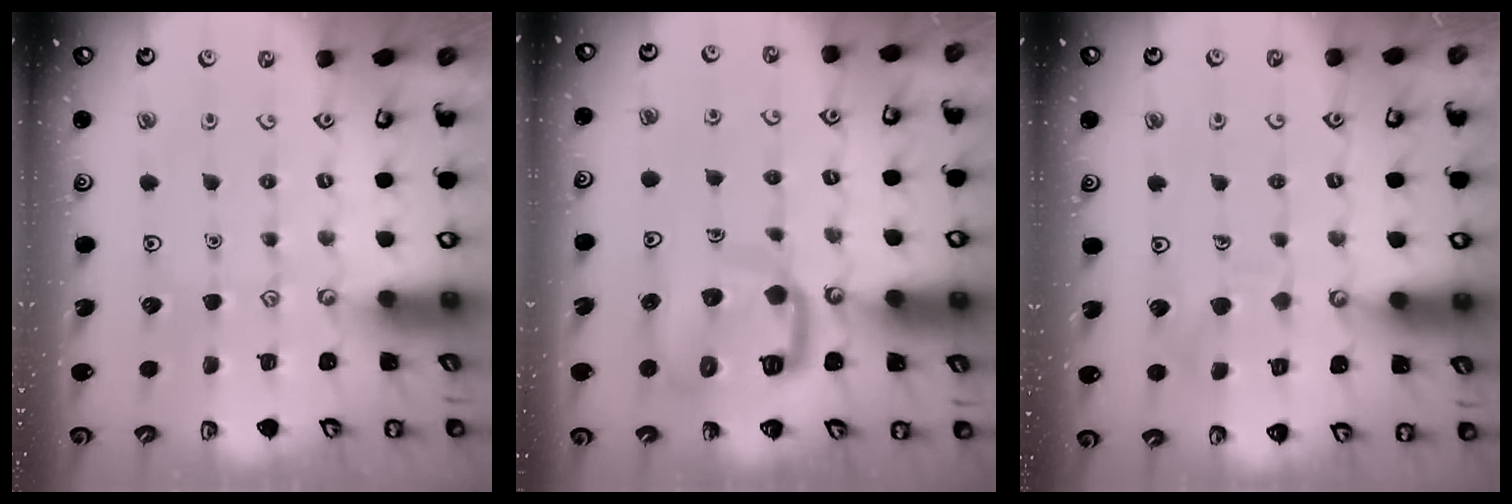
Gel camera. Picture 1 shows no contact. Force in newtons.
{"total": 11.3, "press": 11.2, "slide": 1.4}
{"total": 6.9, "press": 6.9, "slide": 0.7}